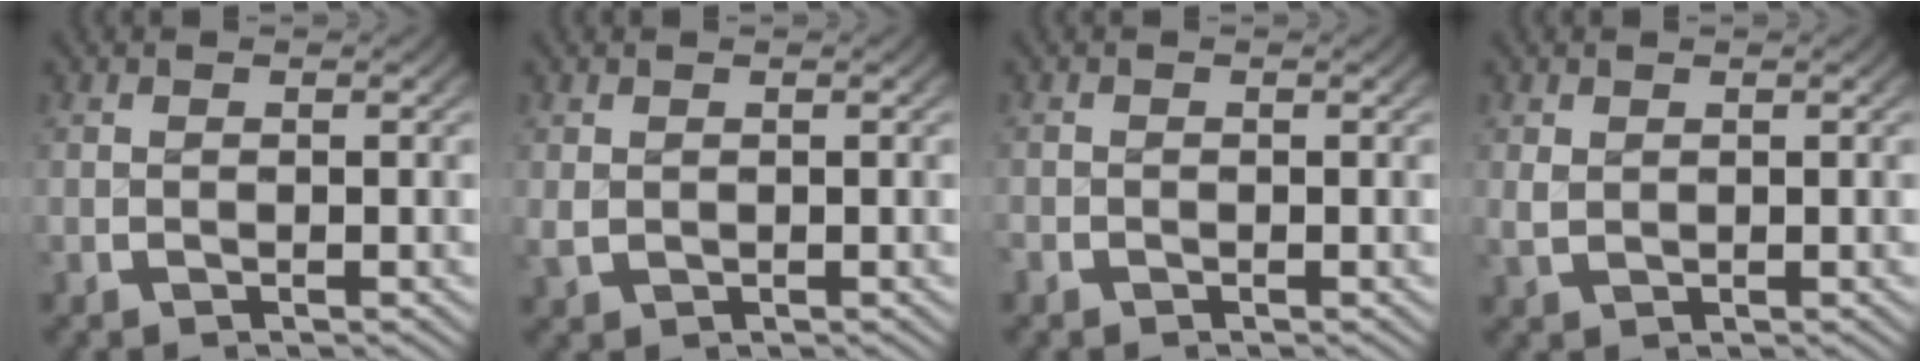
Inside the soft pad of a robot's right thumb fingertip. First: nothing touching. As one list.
[{"total": 0.6, "force": [0.1, 0.6, 0.1], "torque": [-0.007, -0.005, 0.007]}, {"total": 1.0, "force": [-0.7, 0.4, -0.6], "torque": [0.007, -0.012, -0.011]}, {"total": 0.5, "force": [0.3, 0.4, 0.0], "torque": [-0.001, -0.003, 0.013]}]